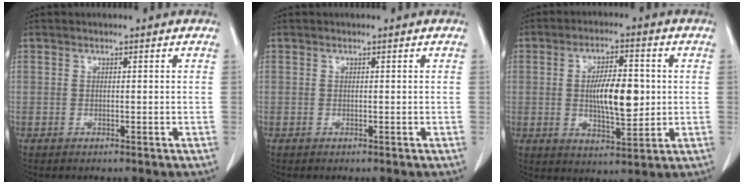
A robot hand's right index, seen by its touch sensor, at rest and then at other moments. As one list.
[{"total": 0.0}, {"total": 9.4, "force": [0.2, 3.1, 8.9], "torque": [-0.157, 0.001, 0.007]}]